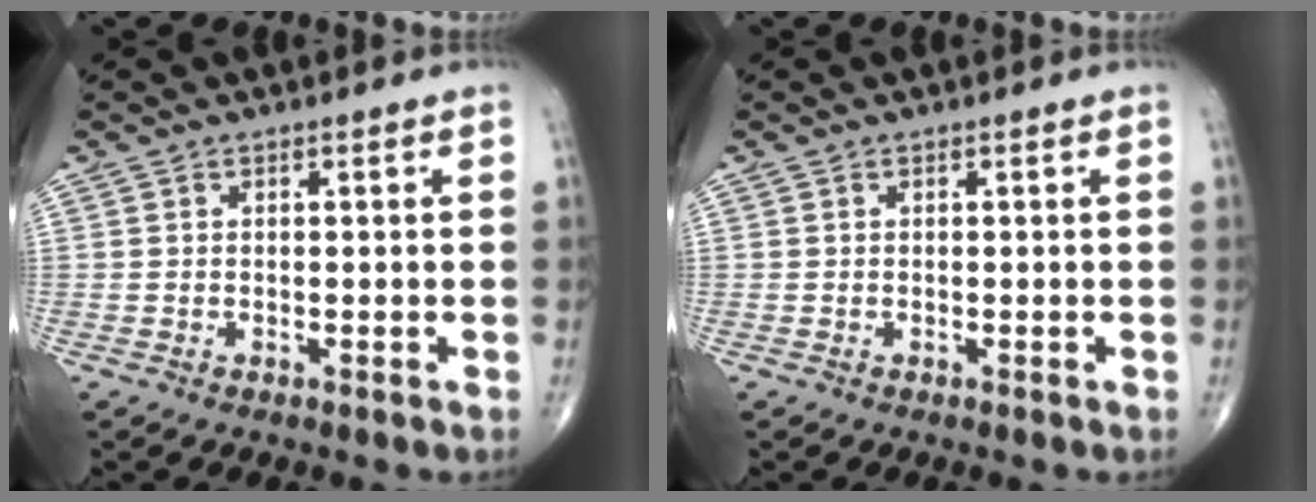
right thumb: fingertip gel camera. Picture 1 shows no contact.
{"total": 0.0}